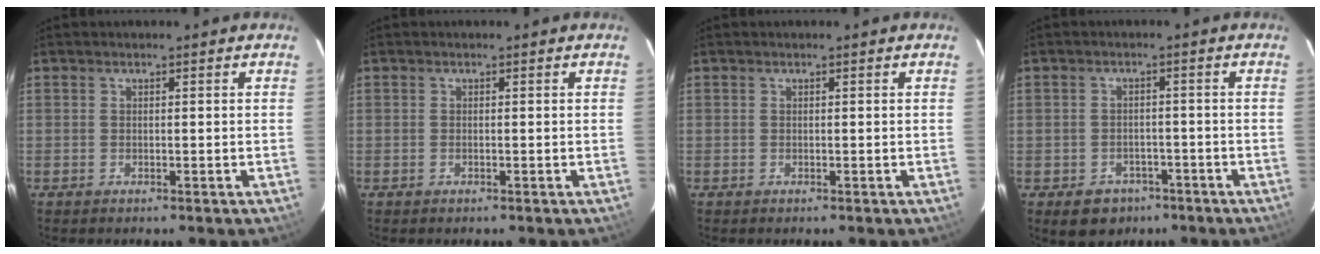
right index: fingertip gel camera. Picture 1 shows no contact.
{"total": 0.0}
{"total": 0.0}
{"total": 6.3, "force": [-3.4, 5.1, 1.3], "torque": [-0.033, 0.021, -0.035]}